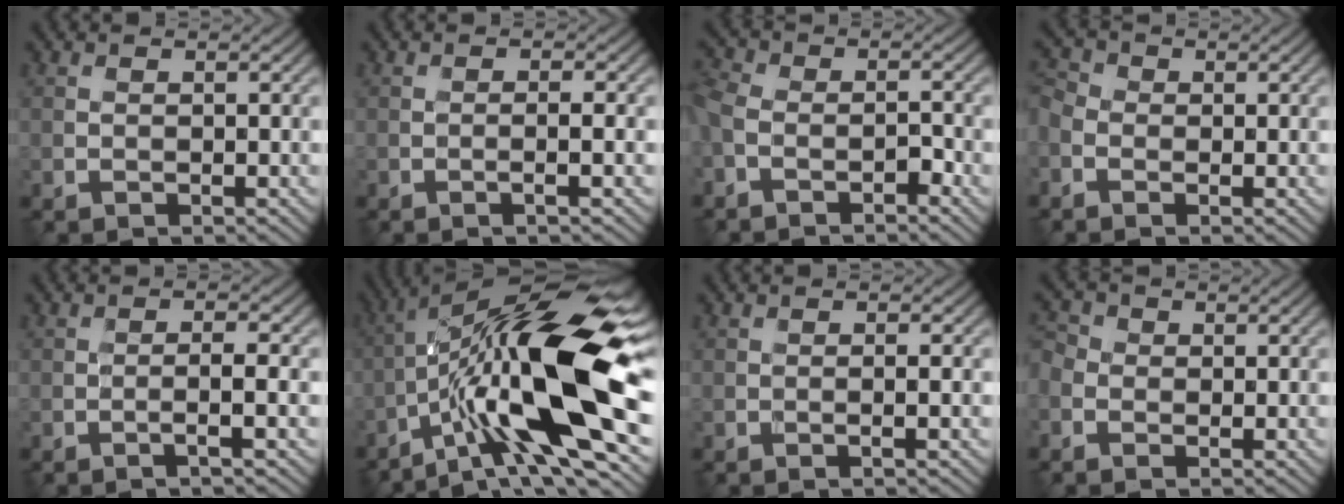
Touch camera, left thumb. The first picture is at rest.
{"total": 1.7, "force": [-0.5, 0.2, 1.7], "torque": [-0.023, 0.008, -0.018]}
{"total": 5.5, "force": [-3.1, 3.0, 3.5], "torque": [-0.064, -0.002, -0.056]}
{"total": 3.4, "force": [-1.2, 2.5, 1.9], "torque": [-0.053, -0.003, -0.032]}
{"total": 2.4, "force": [-0.9, 0.2, 2.2], "torque": [-0.031, 0.012, -0.030]}
{"total": 18.7, "force": [-3.1, 5.4, 17.6], "torque": [-0.308, 0.010, -0.055]}
{"total": 1.1, "force": [-0.2, 0.1, 1.1], "torque": [-0.016, 0.004, -0.008]}
{"total": 2.9, "force": [-1.0, 2.3, 1.4], "torque": [-0.035, 0.001, -0.026]}